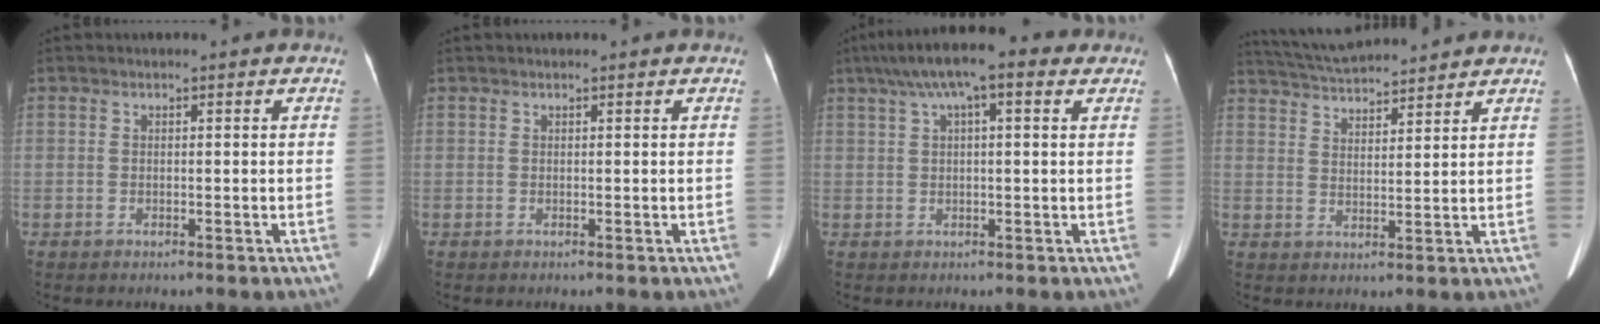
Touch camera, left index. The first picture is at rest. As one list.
[{"total": 1.5, "force": [1.4, 0.1, 0.6], "torque": [-0.010, 0.012, 0.016]}, {"total": 10.2, "force": [5.7, 2.2, 8.2], "torque": [-0.135, 0.038, 0.087]}, {"total": 11.5, "force": [10.7, 0.9, 4.0], "torque": [-0.076, 0.020, 0.173]}]